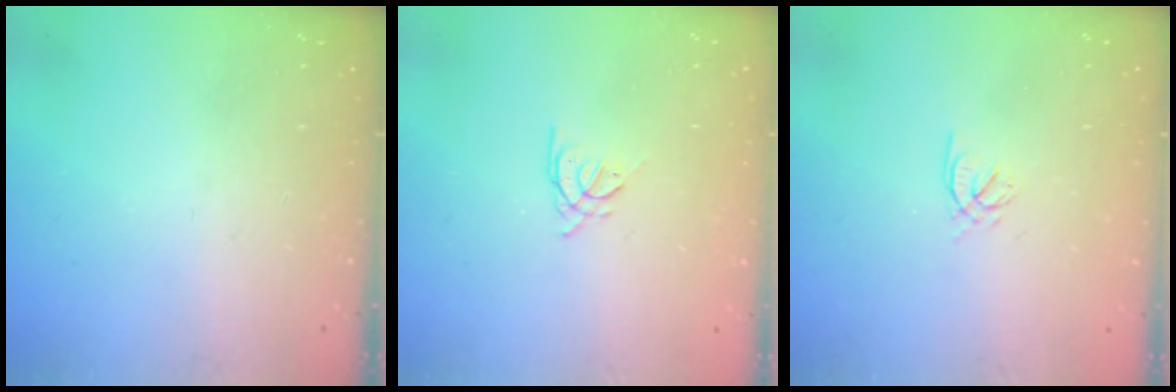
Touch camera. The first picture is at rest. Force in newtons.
{"total": 1.9, "press": 1.8, "slide": 0.5}
{"total": 2.0, "press": 1.9, "slide": 0.5}